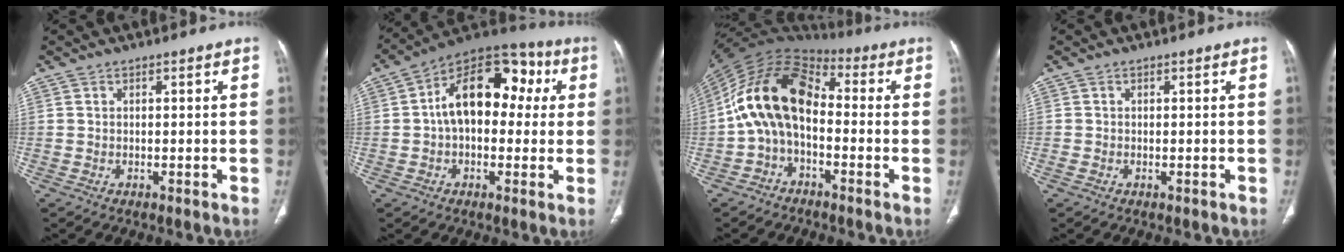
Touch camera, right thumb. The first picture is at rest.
{"total": 17.5, "force": [2.4, 11.1, 13.3], "torque": [-0.165, 0.047, 0.025]}
{"total": 14.8, "force": [-1.3, 9.2, 11.5], "torque": [-0.202, 0.056, -0.037]}
{"total": 0.8, "force": [-0.3, 0.5, 0.5], "torque": [-0.011, 0.005, -0.001]}